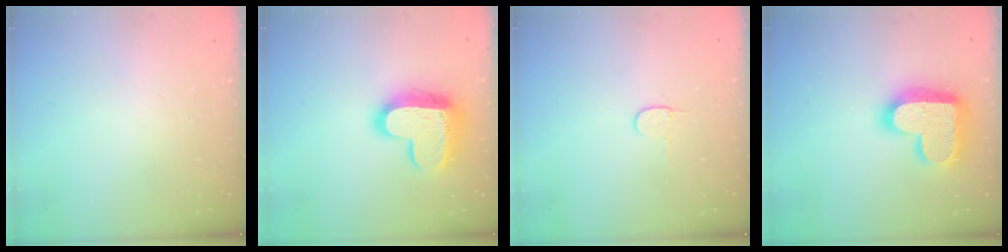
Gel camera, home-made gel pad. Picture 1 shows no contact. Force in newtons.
{"total": 16.3, "press": 16.3, "slide": 1.0}
{"total": 3.2, "press": 3.2, "slide": 0.3}
{"total": 21.4, "press": 21.4, "slide": 1.3}